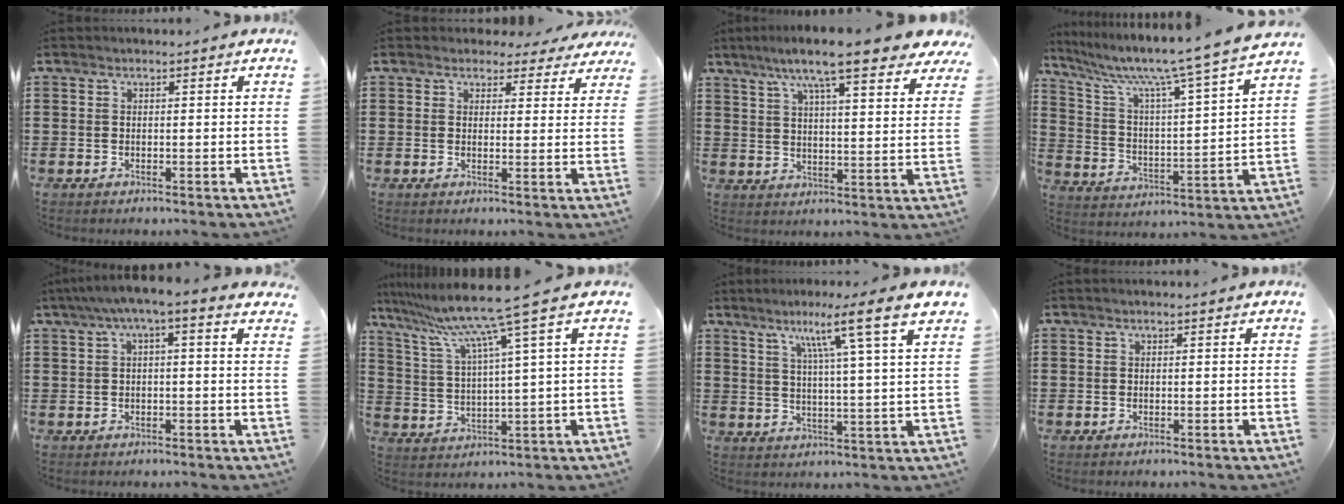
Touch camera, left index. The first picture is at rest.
{"total": 3.2, "force": [2.8, 1.5, 0.5], "torque": [-0.014, -0.003, 0.051]}
{"total": 10.3, "force": [8.0, 0.9, 6.4], "torque": [-0.135, -0.026, 0.131]}
{"total": 8.3, "force": [7.0, -1.0, 4.3], "torque": [-0.113, -0.059, 0.105]}
{"total": 3.1, "force": [0.8, 0.4, 2.9], "torque": [-0.057, 0.001, 0.010]}
{"total": 10.2, "force": [6.8, -1.4, 7.4], "torque": [-0.177, -0.037, 0.104]}
{"total": 9.0, "force": [5.7, -1.0, 6.9], "torque": [-0.129, -0.026, 0.082]}
{"total": 0.0}